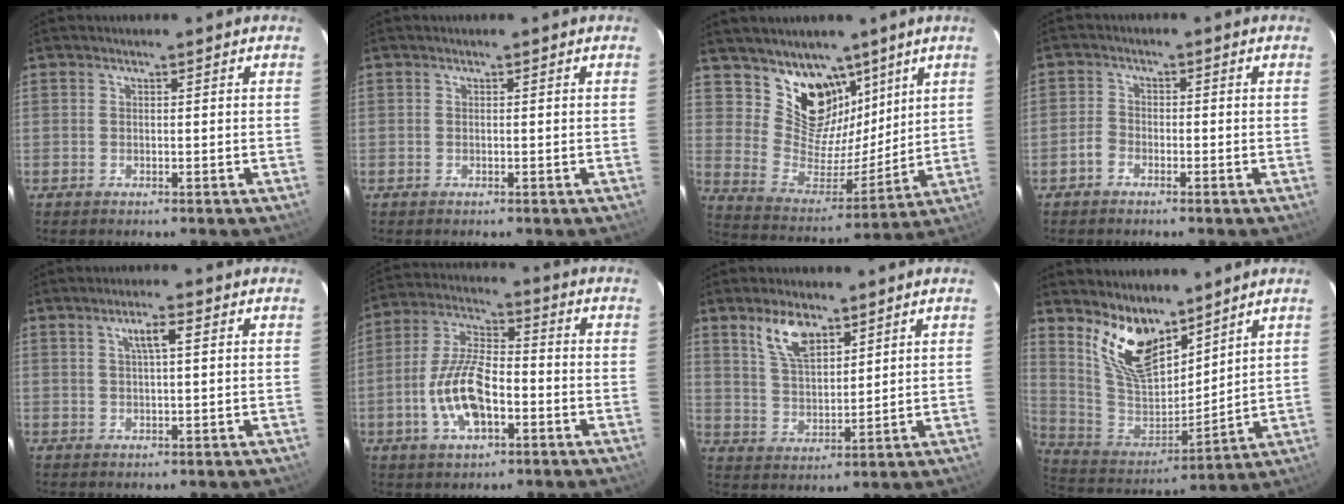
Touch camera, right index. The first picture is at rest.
{"total": 0.0}
{"total": 14.3, "force": [9.3, 9.6, 5.2], "torque": [-0.101, -0.006, 0.180]}
{"total": 2.6, "force": [-1.8, 1.7, 0.8], "torque": [-0.020, 0.007, -0.034]}
{"total": 3.5, "force": [1.3, 0.5, 3.2], "torque": [-0.059, 0.006, 0.023]}
{"total": 12.3, "force": [-4.1, 5.4, 10.2], "torque": [-0.217, 0.006, -0.076]}
{"total": 8.2, "force": [5.1, 3.8, 5.2], "torque": [-0.097, 0.009, 0.104]}
{"total": 15.0, "force": [10.3, 6.9, 8.5], "torque": [-0.169, -0.004, 0.213]}